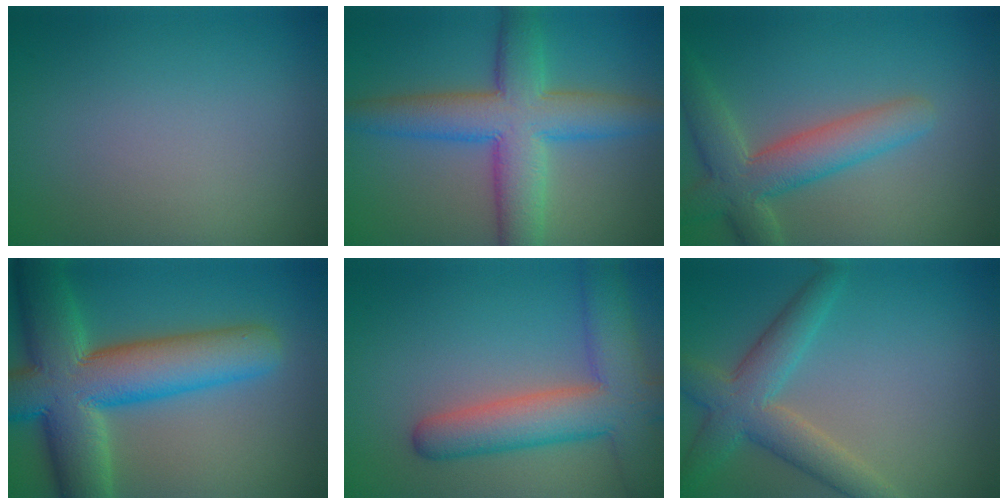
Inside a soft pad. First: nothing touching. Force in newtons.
{"total": 8.3, "press": 8.3, "slide": 0.1}
{"total": 5.7, "press": 5.6, "slide": 0.7}
{"total": 12.9, "press": 12.9, "slide": 0.6}
{"total": 7.6, "press": 7.5, "slide": 0.4}
{"total": 5.1, "press": 5.1, "slide": 0.4}